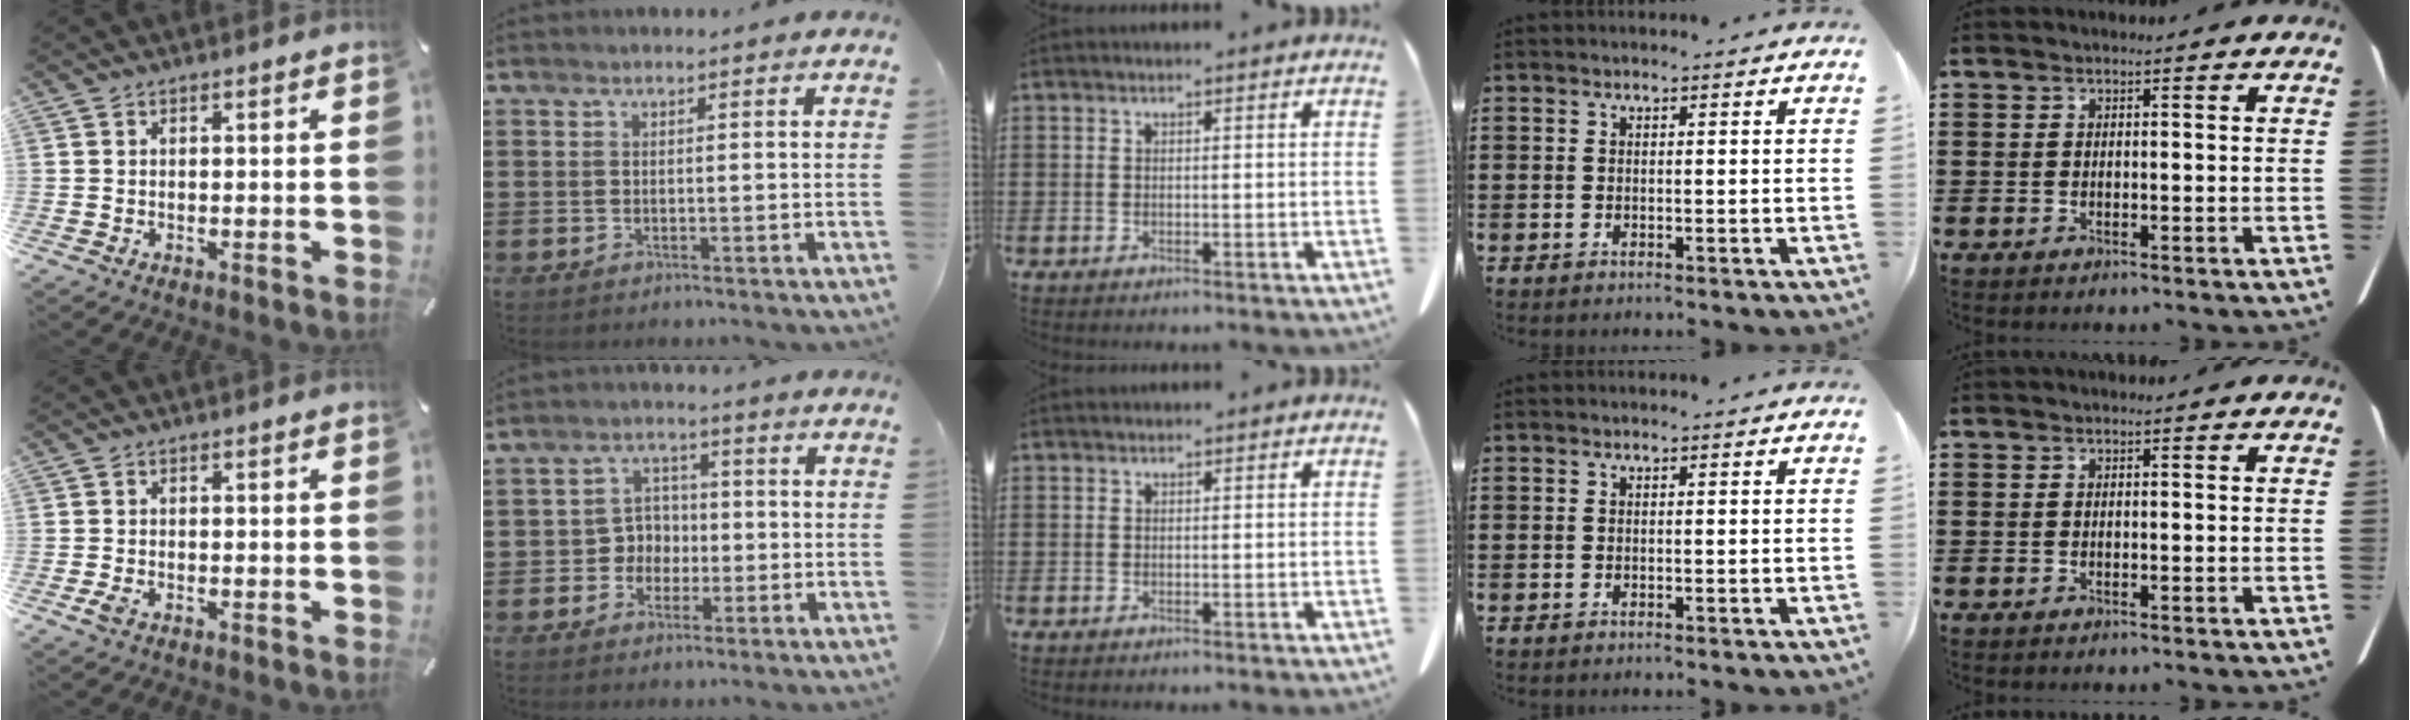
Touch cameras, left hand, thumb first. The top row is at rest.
{"thumb": {"total": 2.0, "force": [-0.8, 1.2, 1.4], "torque": [-0.030, 0.000, -0.016]}, "index": {"total": 4.6, "force": [-1.0, 4.3, 1.3], "torque": [-0.042, 0.013, -0.022]}}